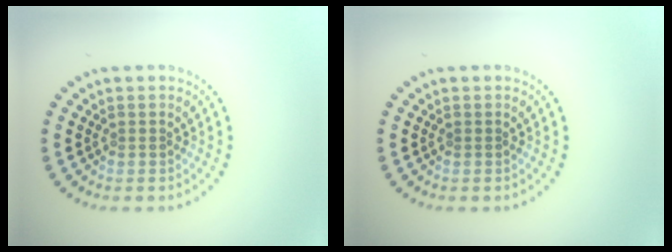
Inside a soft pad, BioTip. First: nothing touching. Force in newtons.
{"total": 0.0}